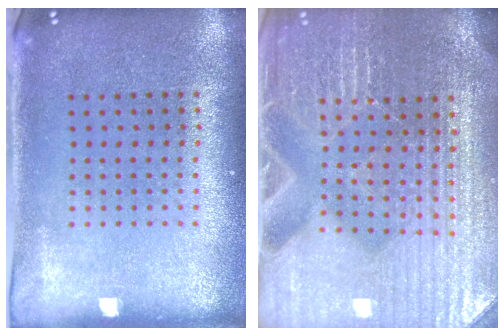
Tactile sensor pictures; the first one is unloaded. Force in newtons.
{"total": 4.9, "press": 4.7, "slide": 1.5}